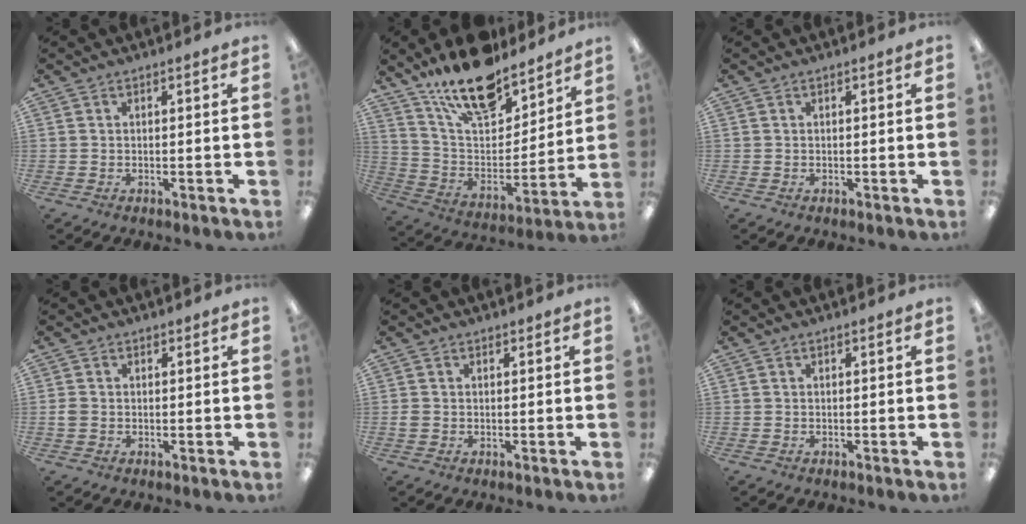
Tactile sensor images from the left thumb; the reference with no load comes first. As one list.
[{"total": 18.7, "force": [14.9, 7.2, 8.5], "torque": [-0.151, -0.098, 0.262]}, {"total": 0.0}, {"total": 1.7, "force": [-0.1, 1.5, 0.8], "torque": [-0.014, 0.004, -0.002]}, {"total": 1.3, "force": [0.0, 1.2, 0.5], "torque": [-0.009, 0.004, 0.000]}, {"total": 0.0}]